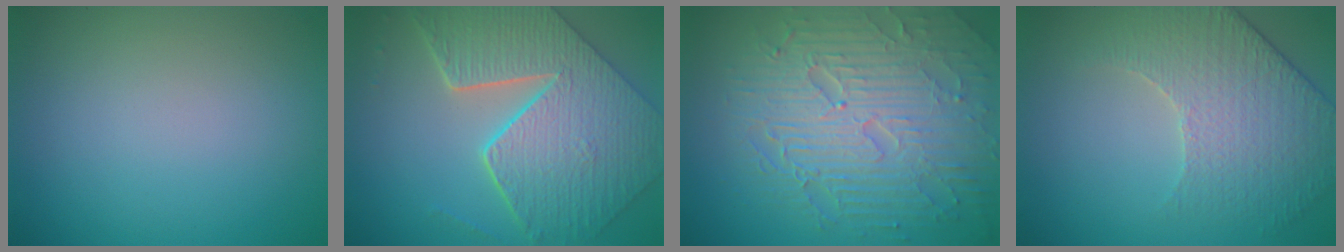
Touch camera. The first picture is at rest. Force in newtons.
{"total": 9.3, "press": 6.8, "slide": 6.3}
{"total": 9.7, "press": 6.5, "slide": 7.2}
{"total": 4.3, "press": 4.0, "slide": 1.5}